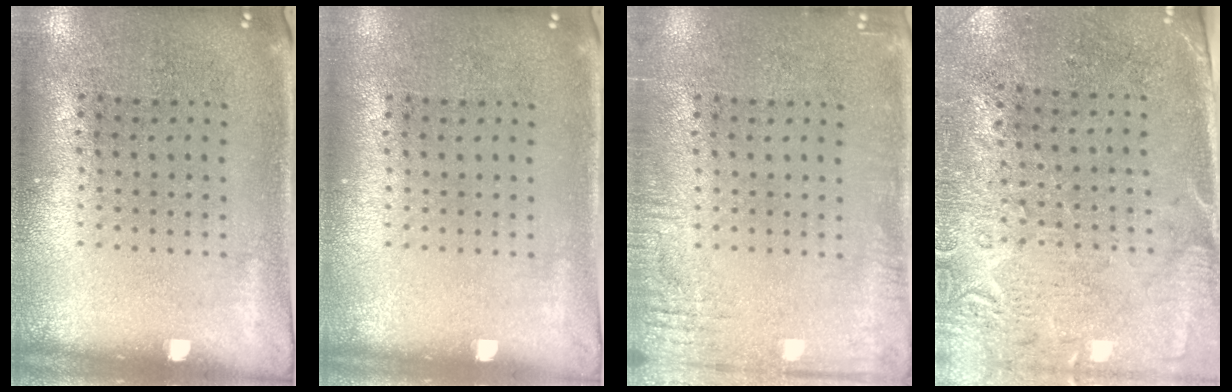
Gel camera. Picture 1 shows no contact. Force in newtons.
{"total": 0.0}
{"total": 2.0, "press": 2.0, "slide": 0.2}
{"total": 2.8, "press": 2.4, "slide": 1.4}